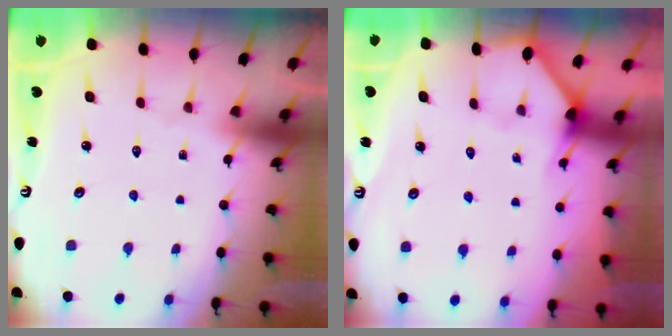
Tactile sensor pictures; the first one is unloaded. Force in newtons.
{"total": 2.9, "press": 2.9, "slide": 0.2}